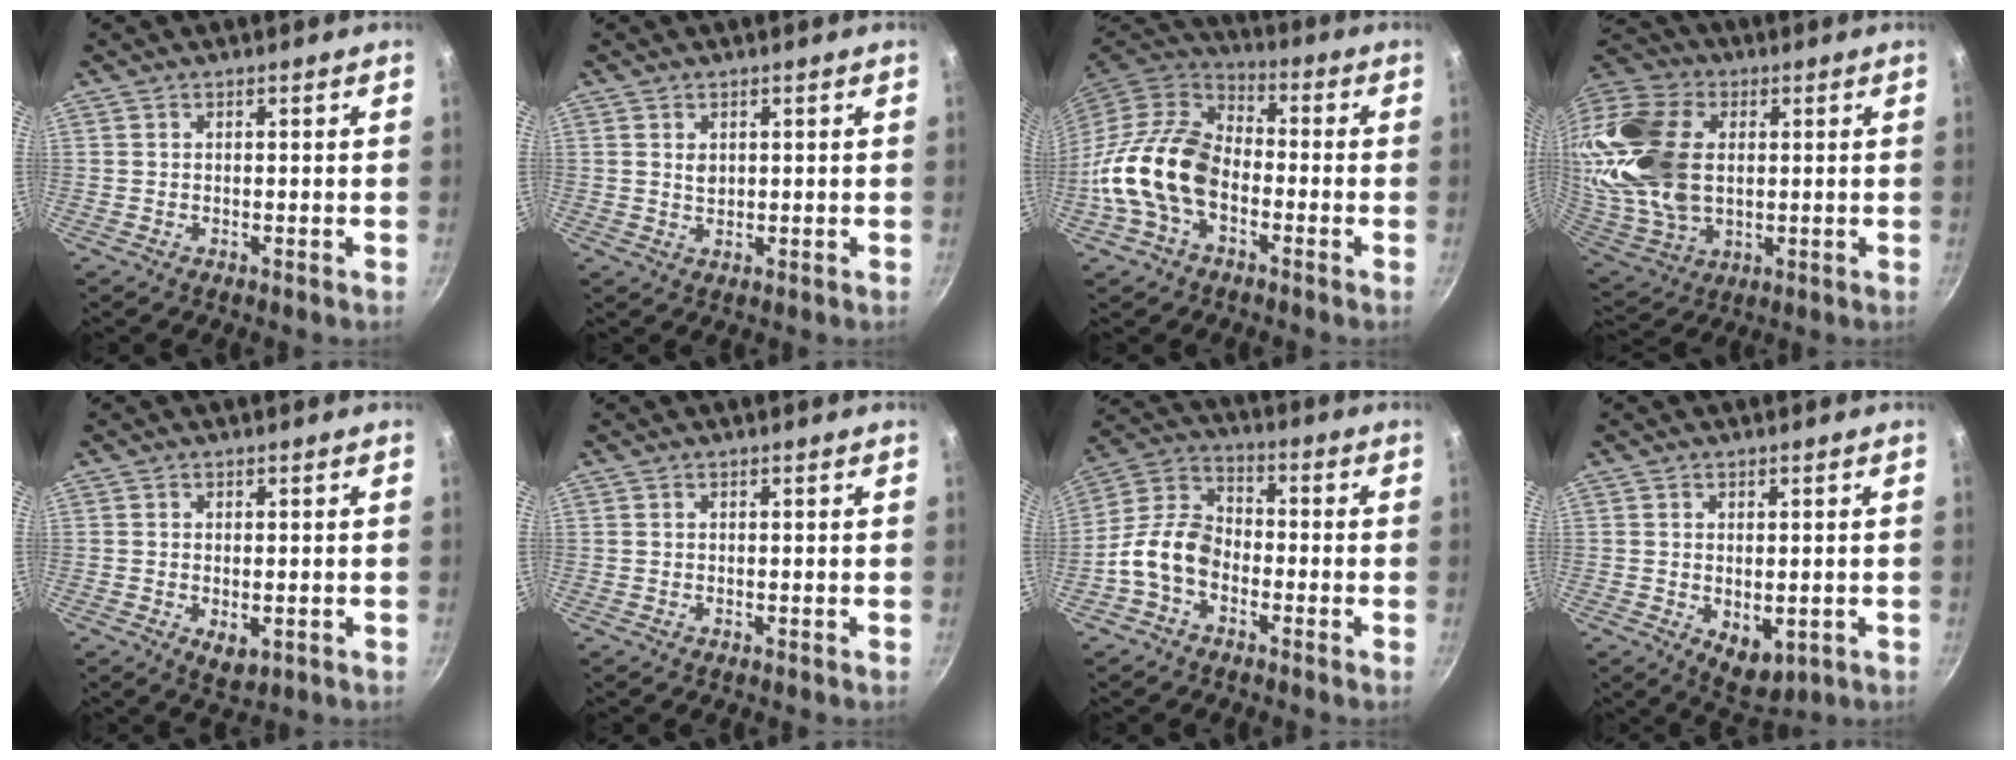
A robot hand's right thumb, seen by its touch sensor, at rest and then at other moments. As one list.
[{"total": 1.9, "force": [0.6, 1.3, 1.2], "torque": [-0.018, -0.001, 0.014]}, {"total": 17.1, "force": [-4.1, 11.4, 12.1], "torque": [-0.201, 0.038, -0.095]}, {"total": 26.3, "force": [3.7, 17.7, 19.1], "torque": [-0.411, 0.006, 0.072]}, {"total": 4.0, "force": [-0.9, 2.3, 3.1], "torque": [-0.046, -0.011, -0.008]}, {"total": 0.0}, {"total": 10.5, "force": [-3.7, 7.2, 6.6], "torque": [-0.106, 0.044, -0.093]}, {"total": 6.2, "force": [-0.9, 3.9, 4.7], "torque": [-0.053, -0.013, -0.001]}]